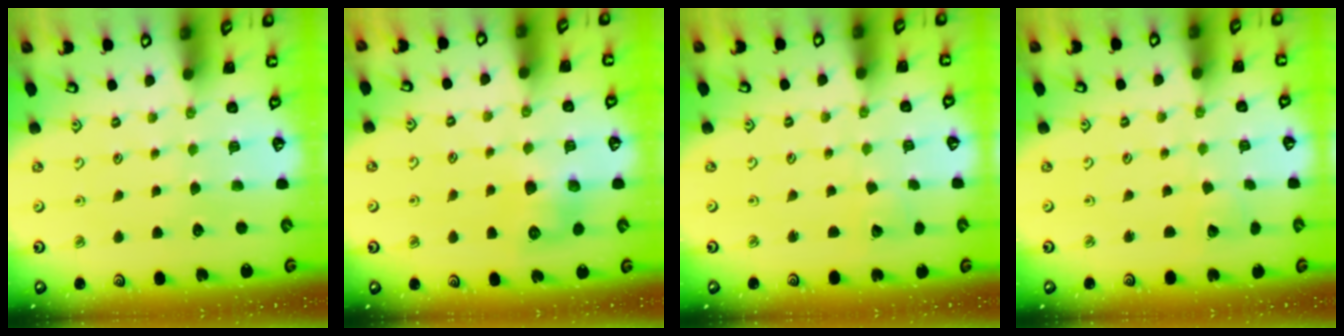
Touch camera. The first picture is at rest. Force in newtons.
{"total": 7.1, "press": 7.1, "slide": 0.1}
{"total": 2.9, "press": 2.9, "slide": 0.2}
{"total": 2.9, "press": 2.9, "slide": 0.2}